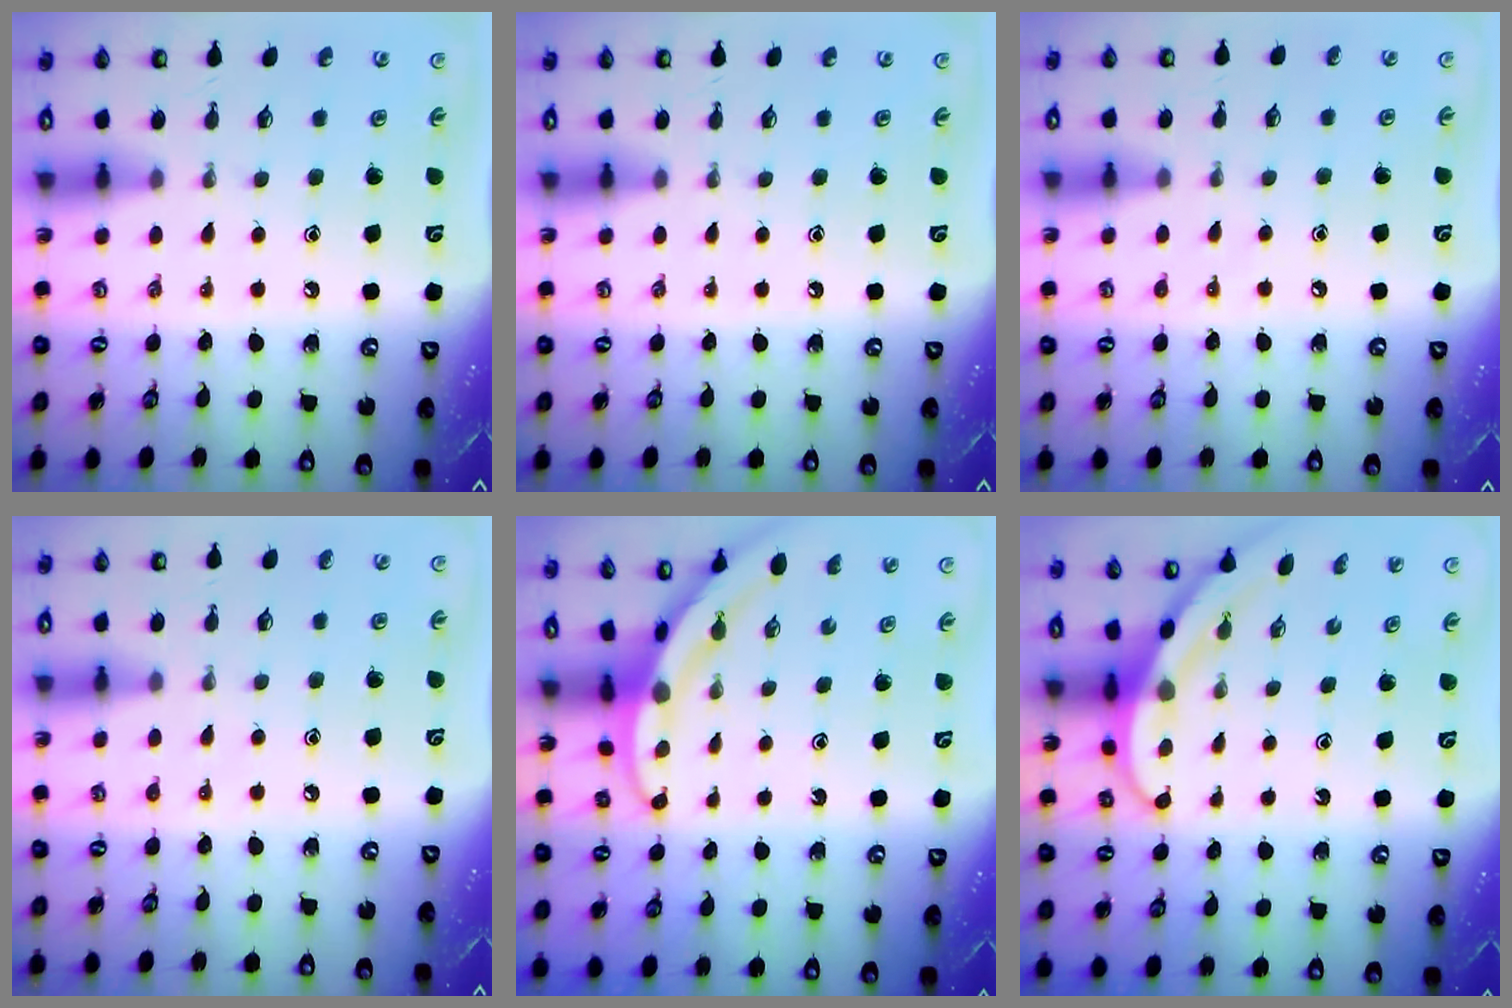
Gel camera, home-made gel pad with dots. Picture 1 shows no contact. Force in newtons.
{"total": 0.0}
{"total": 3.4, "press": 3.4, "slide": 0.5}
{"total": 3.1, "press": 3.0, "slide": 0.9}
{"total": 3.4, "press": 3.4, "slide": 0.2}
{"total": 3.6, "press": 3.6, "slide": 0.1}